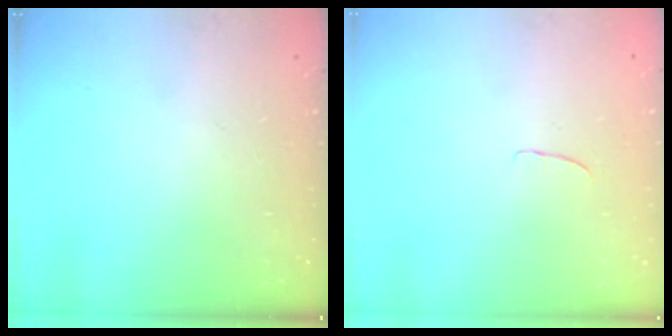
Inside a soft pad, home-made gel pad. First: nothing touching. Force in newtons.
{"total": 3.7, "press": 3.7, "slide": 0.3}